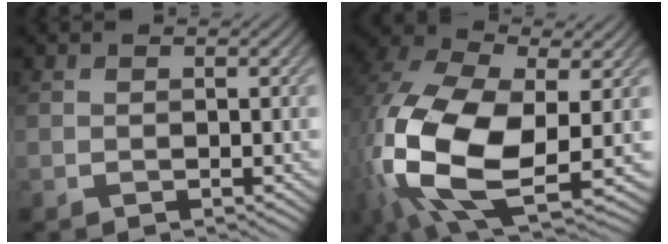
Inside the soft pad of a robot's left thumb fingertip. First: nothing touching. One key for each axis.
{"total": 17.1, "fx": -2.7, "fy": 9.5, "fz": 13.9, "tx": -0.331, "ty": -0.026, "tz": -0.038}